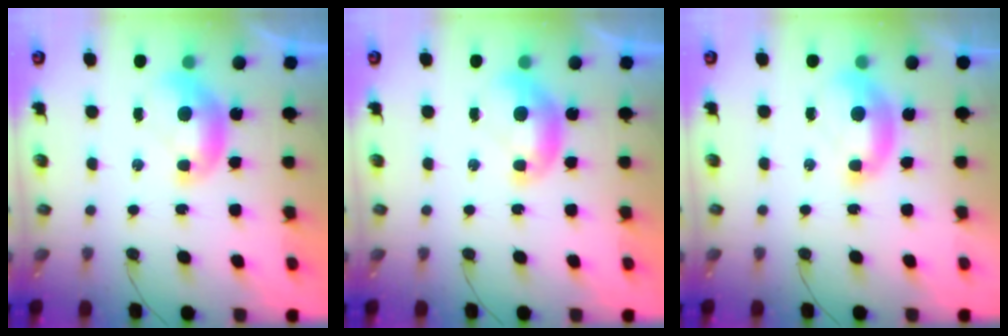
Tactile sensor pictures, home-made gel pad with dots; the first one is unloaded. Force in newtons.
{"total": 0.0}
{"total": 1.5, "press": 1.4, "slide": 0.6}